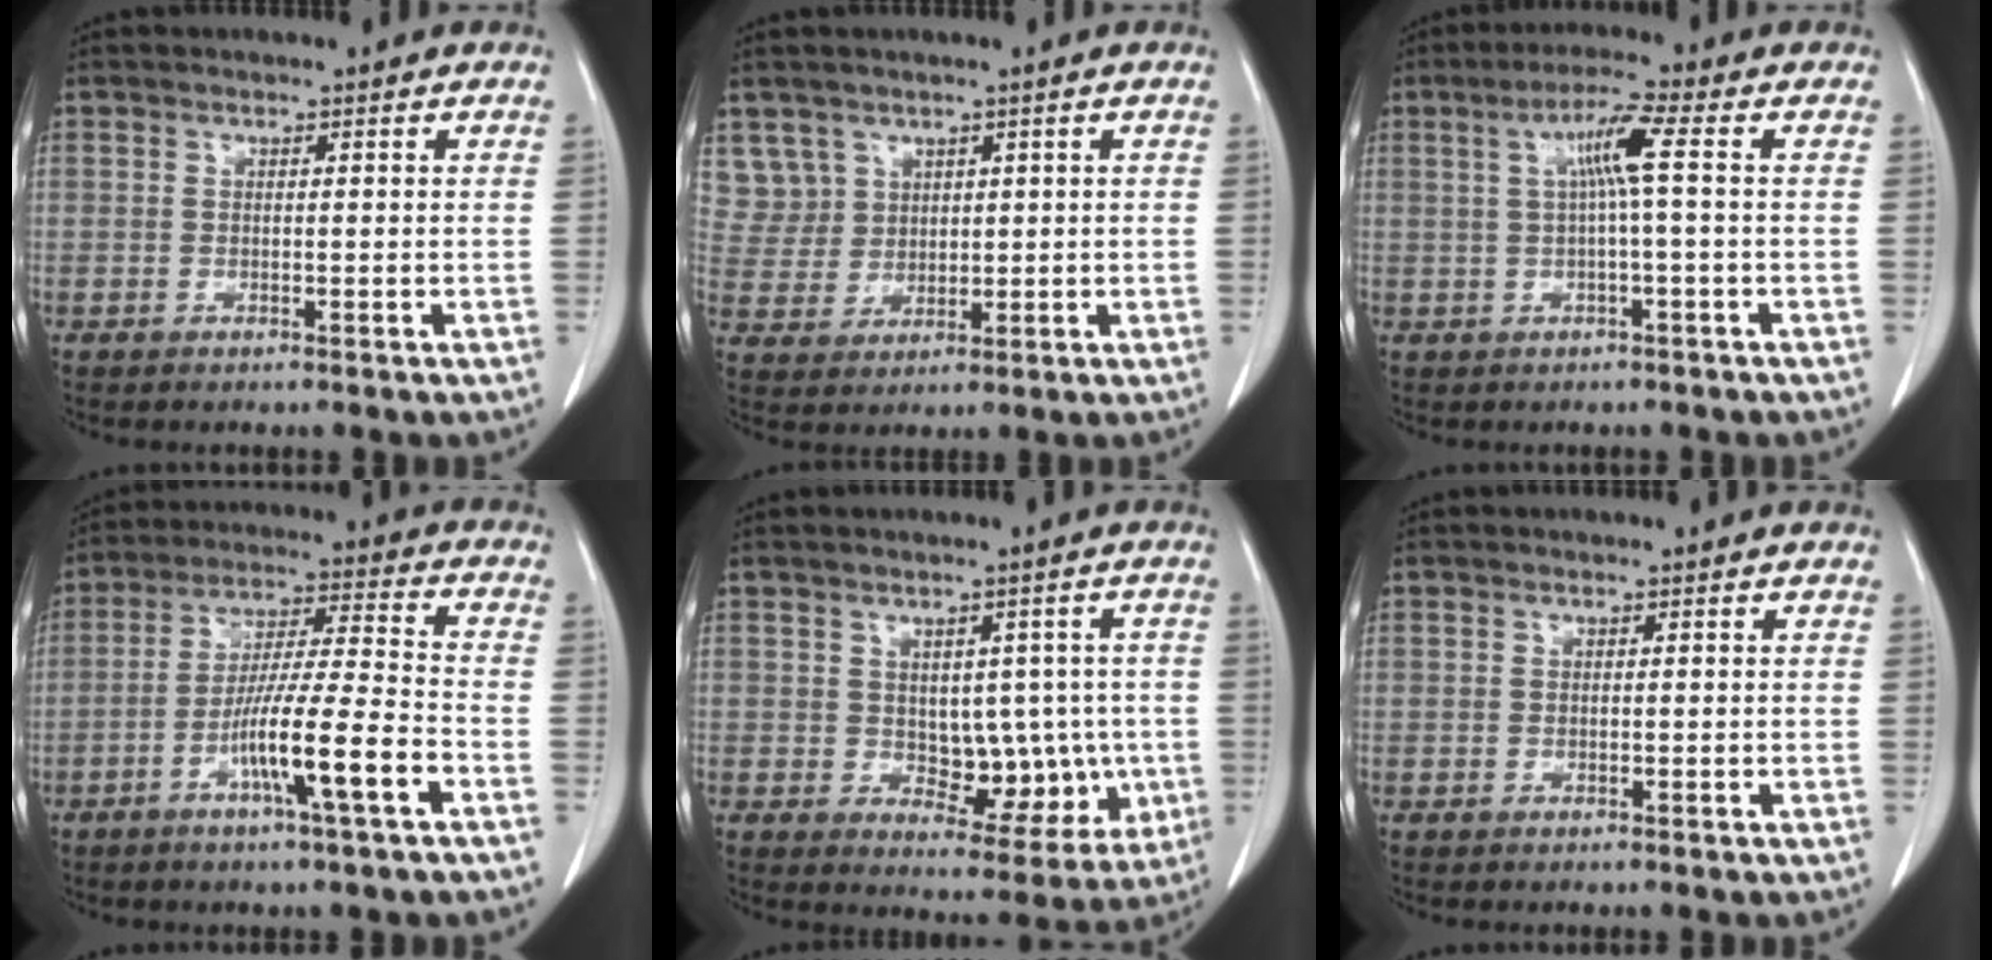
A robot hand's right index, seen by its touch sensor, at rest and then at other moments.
{"total": 5.8, "force": [3.3, 4.8, -0.2], "torque": [0.010, 0.009, 0.075]}
{"total": 5.3, "force": [0.8, -0.6, 5.2], "torque": [-0.095, 0.013, 0.018]}
{"total": 12.3, "force": [-5.2, -0.1, 11.1], "torque": [-0.200, -0.001, -0.094]}
{"total": 9.0, "force": [-0.5, 5.5, 7.1], "torque": [-0.069, 0.011, 0.011]}
{"total": 0.0}